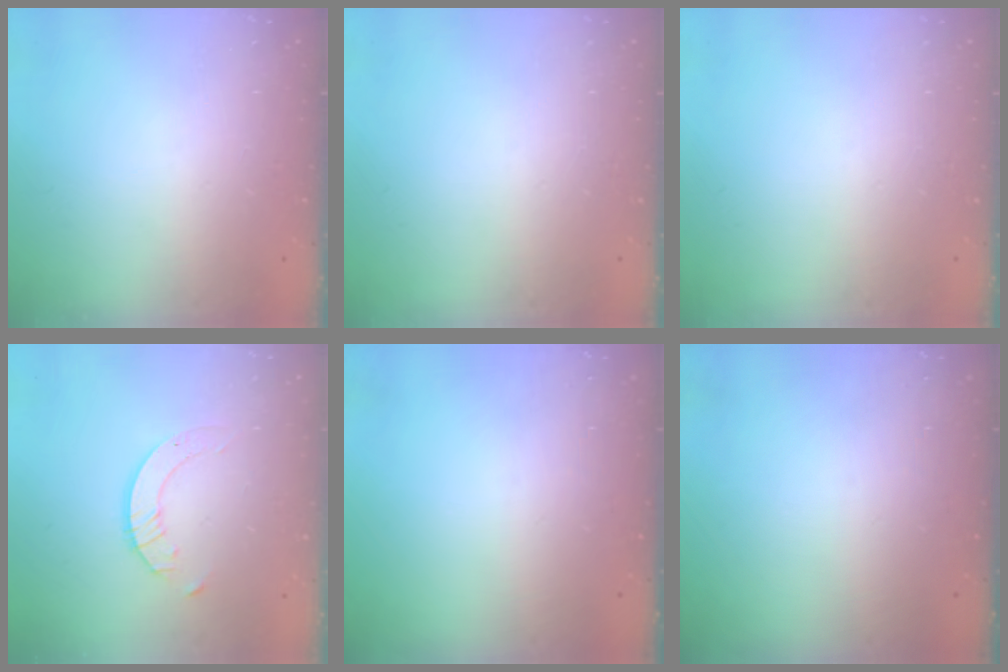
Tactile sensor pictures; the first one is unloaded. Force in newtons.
{"total": 0.0}
{"total": 0.0}
{"total": 2.1, "press": 2.1, "slide": 0.2}
{"total": 0.0}
{"total": 0.0}